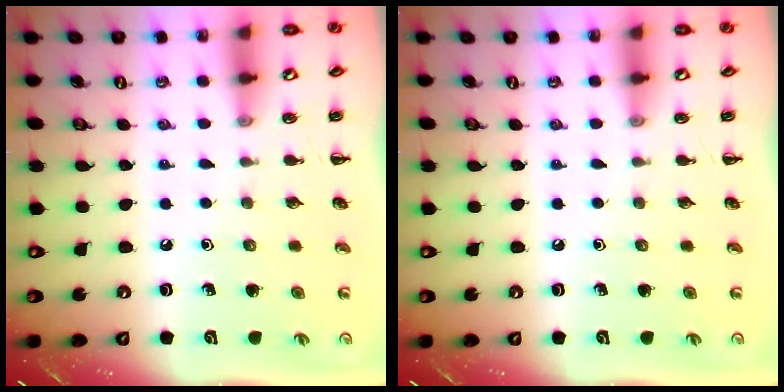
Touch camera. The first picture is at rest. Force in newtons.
{"total": 0.0}